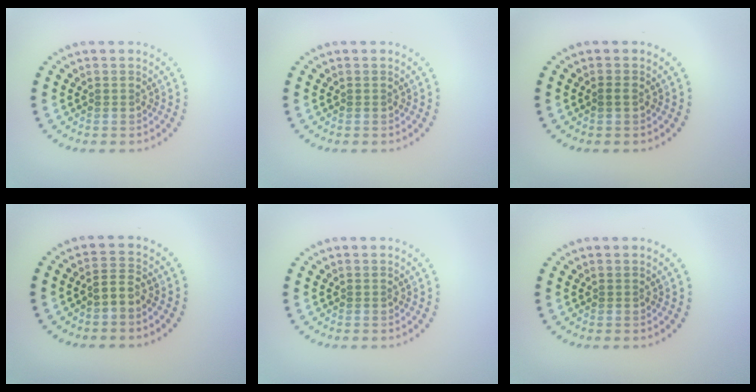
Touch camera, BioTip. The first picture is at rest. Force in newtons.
{"total": 0.0}
{"total": 0.7, "press": 0.6, "slide": 0.2}
{"total": 1.7, "press": 1.4, "slide": 1.0}
{"total": 0.0}
{"total": 0.0}